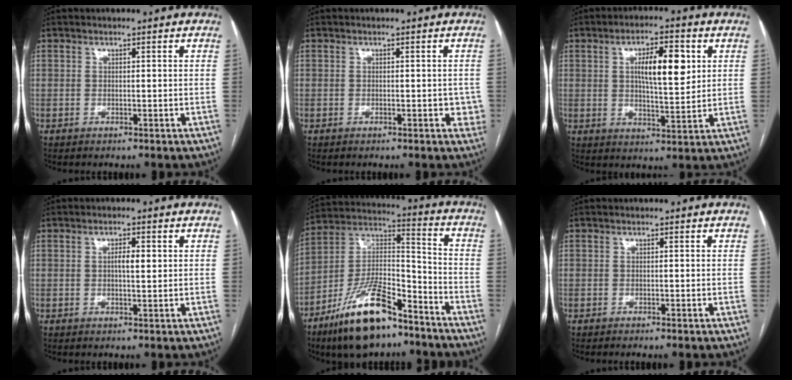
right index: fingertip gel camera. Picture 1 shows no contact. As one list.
[{"total": 2.3, "force": [-0.6, 1.4, 1.7], "torque": [-0.006, 0.006, -0.004]}, {"total": 9.1, "force": [2.5, 2.5, 8.4], "torque": [-0.141, 0.009, 0.043]}, {"total": 2.4, "force": [0.4, 0.5, 2.3], "torque": [-0.040, 0.002, 0.007]}, {"total": 17.7, "force": [-12.1, 5.7, 11.6], "torque": [-0.226, 0.011, -0.215]}, {"total": 0.7, "force": [-0.6, -0.2, 0.4], "torque": [-0.008, 0.002, -0.010]}]